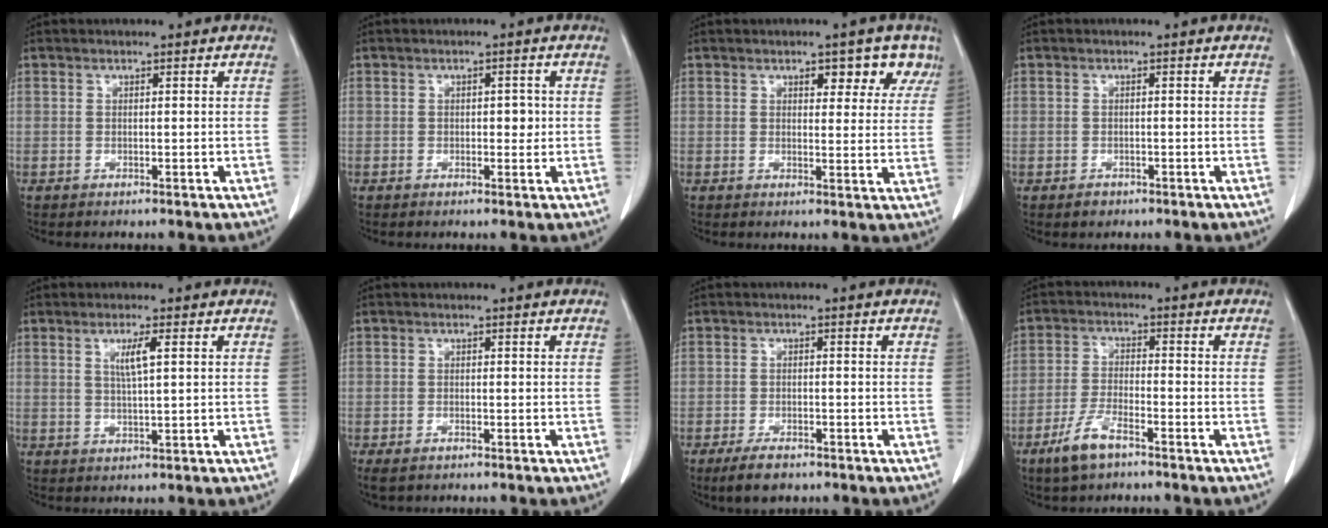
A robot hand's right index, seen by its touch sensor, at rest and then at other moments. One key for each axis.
{"total": 1.9, "fx": 0.2, "fy": 1.1, "fz": 1.5, "tx": -0.011, "ty": 0.005, "tz": 0.005}
{"total": 5.4, "fx": 3.3, "fy": 2.9, "fz": 3.2, "tx": -0.020, "ty": 0.004, "tz": 0.035}
{"total": 0.8, "fx": -0.3, "fy": 0.8, "fz": 0.0, "tx": 0.002, "ty": 0.005, "tz": -0.006}
{"total": 3.4, "fx": 1.1, "fy": -0.1, "fz": 3.2, "tx": -0.061, "ty": -0.001, "tz": 0.021}
{"total": 2.8, "fx": -2.1, "fy": 1.0, "fz": 1.5, "tx": -0.030, "ty": -0.007, "tz": -0.030}
{"total": 4.0, "fx": -2.8, "fy": 1.7, "fz": 2.2, "tx": -0.045, "ty": -0.004, "tz": -0.044}
{"total": 6.1, "fx": -4.2, "fy": 1.5, "fz": 4.1, "tx": -0.096, "ty": -0.007, "tz": -0.079}